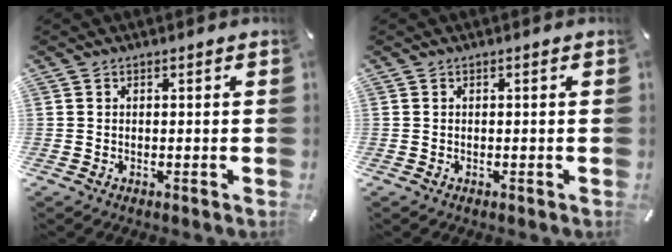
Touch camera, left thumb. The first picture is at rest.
{"total": 0.0}